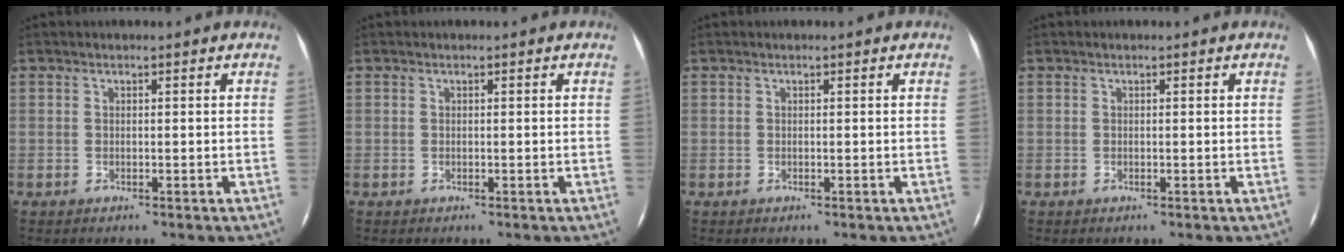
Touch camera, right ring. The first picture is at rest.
{"total": 0.0}
{"total": 0.0}
{"total": 0.0}